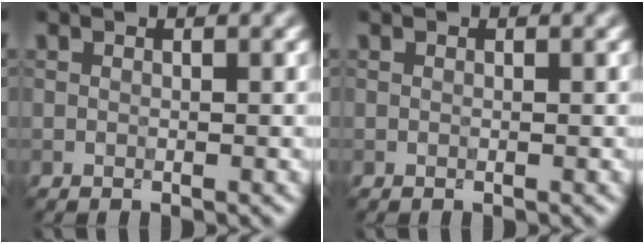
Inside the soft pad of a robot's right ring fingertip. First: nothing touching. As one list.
[{"total": 0.0}]